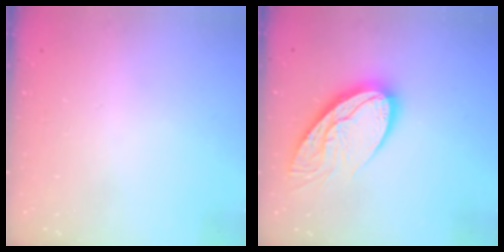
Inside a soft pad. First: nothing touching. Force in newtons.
{"total": 15.8, "press": 15.7, "slide": 1.6}